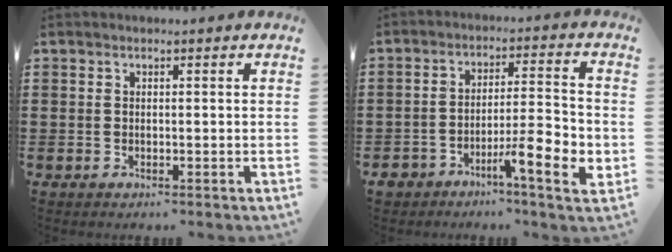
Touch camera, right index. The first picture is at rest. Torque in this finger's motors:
{"motor_torque": [0.72, -0.57, 0.54, 0.15]}